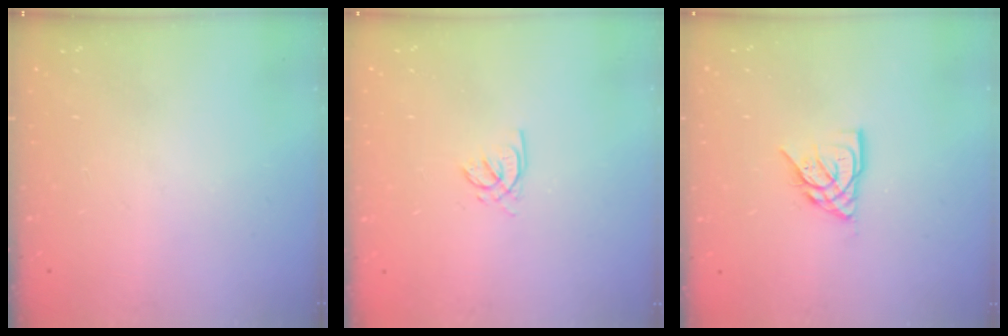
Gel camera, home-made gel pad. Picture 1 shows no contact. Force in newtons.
{"total": 1.5, "press": 1.5, "slide": 0.2}
{"total": 8.2, "press": 8.1, "slide": 0.6}